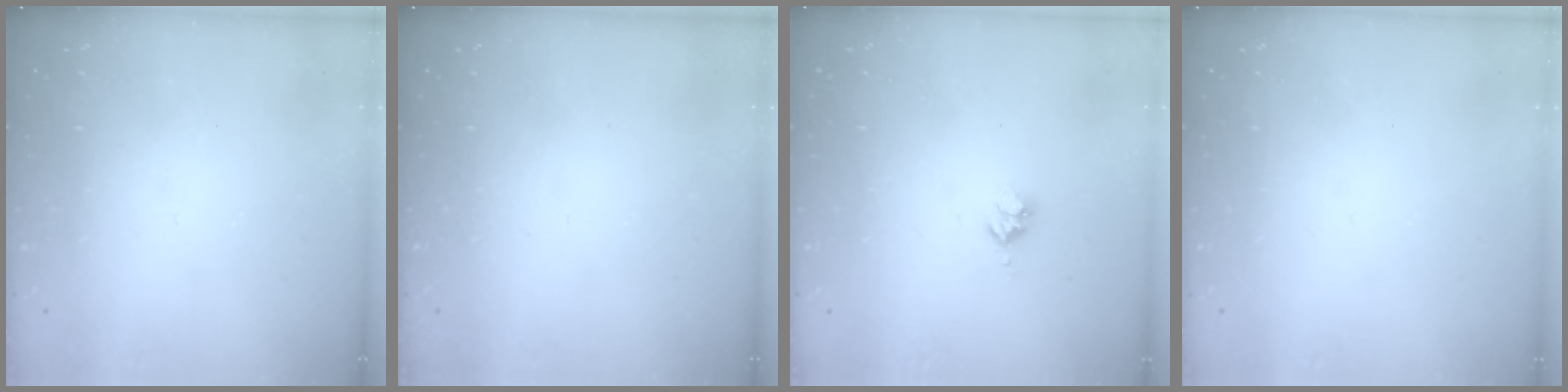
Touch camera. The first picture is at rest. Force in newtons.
{"total": 0.0}
{"total": 2.5, "press": 2.5, "slide": 0.3}
{"total": 0.0}